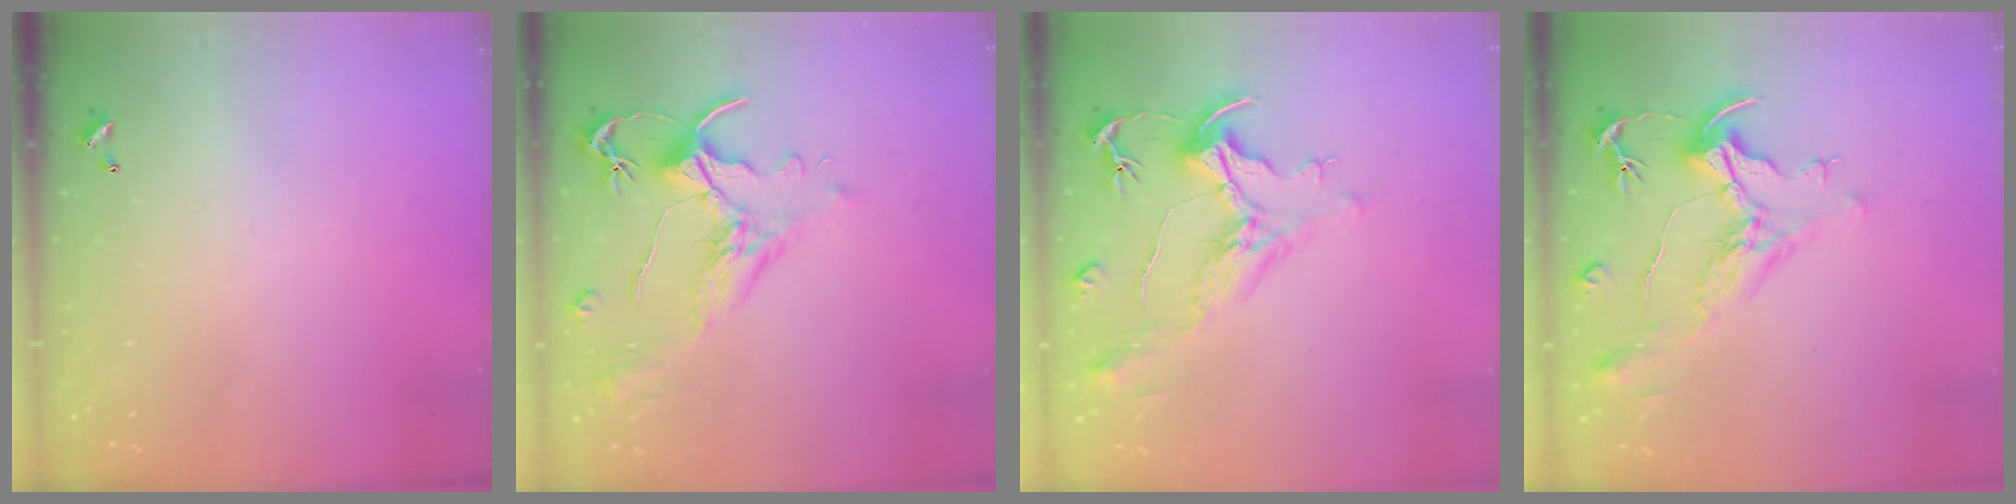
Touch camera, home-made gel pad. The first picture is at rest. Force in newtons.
{"total": 1.8, "press": 1.2, "slide": 1.3}
{"total": 2.2, "press": 1.7, "slide": 1.4}
{"total": 2.2, "press": 1.7, "slide": 1.4}